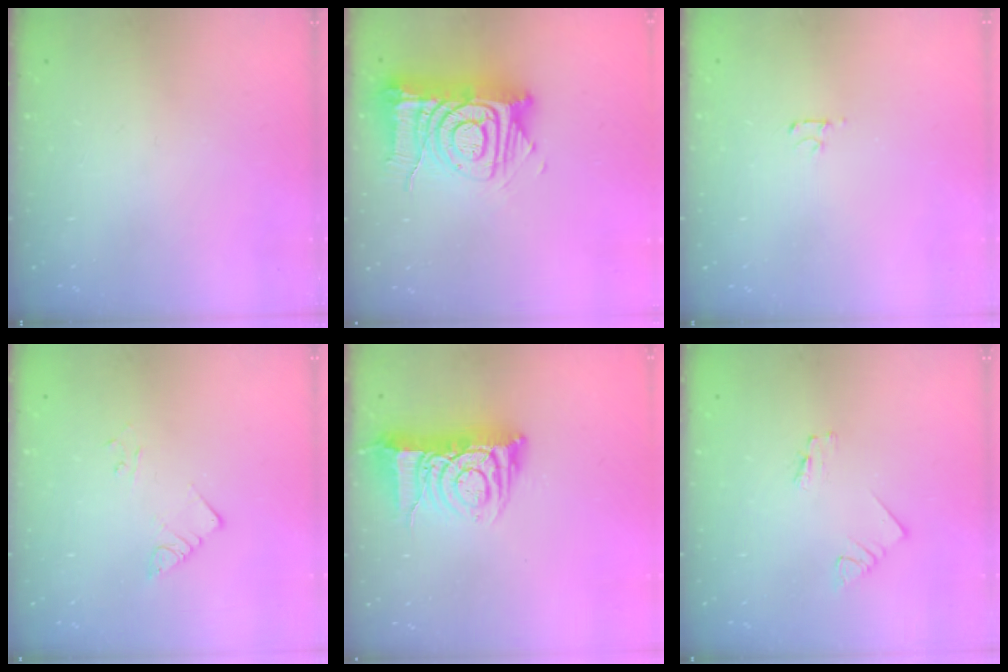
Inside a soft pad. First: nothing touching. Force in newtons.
{"total": 17.1, "press": 17.0, "slide": 1.9}
{"total": 2.5, "press": 2.4, "slide": 0.3}
{"total": 2.2, "press": 2.2, "slide": 0.2}
{"total": 11.7, "press": 11.6, "slide": 1.0}
{"total": 1.2, "press": 1.2, "slide": 0.1}